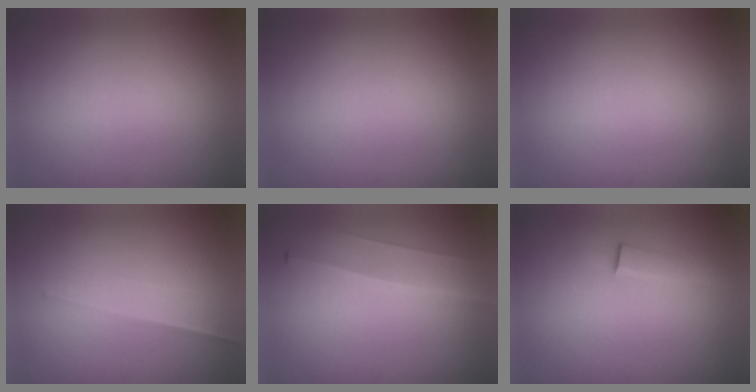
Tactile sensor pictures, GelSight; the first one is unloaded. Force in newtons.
{"total": 0.0}
{"total": 0.0}
{"total": 2.0}
{"total": 2.8}
{"total": 1.5}